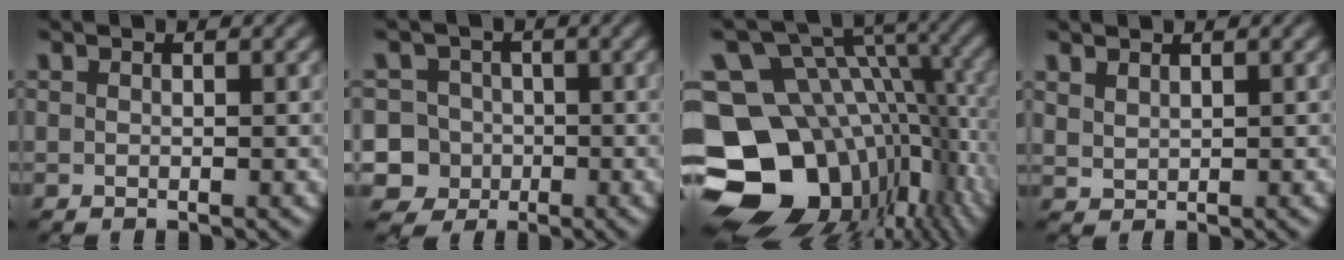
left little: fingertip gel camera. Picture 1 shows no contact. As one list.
[{"total": 6.4, "force": [-1.7, 5.9, 1.7], "torque": [-0.019, 0.021, -0.068]}, {"total": 18.0, "force": [-5.1, 13.0, 11.4], "torque": [-0.206, 0.002, -0.066]}, {"total": 1.1, "force": [0.9, 0.5, 0.5], "torque": [-0.013, 0.001, 0.020]}]